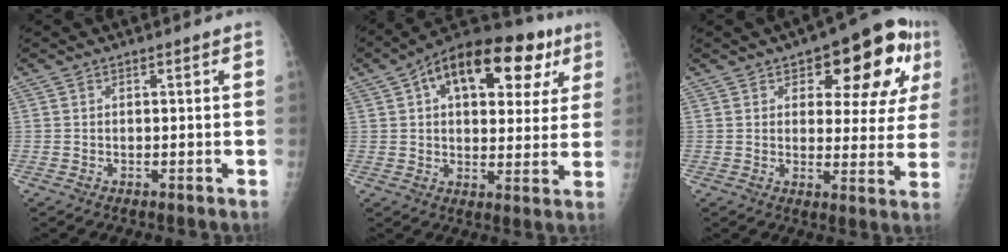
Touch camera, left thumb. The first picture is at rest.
{"total": 21.5, "force": [8.9, 11.6, 15.7], "torque": [-0.192, 0.022, 0.126]}
{"total": 16.5, "force": [6.9, 7.4, 13.0], "torque": [-0.128, 0.002, 0.086]}